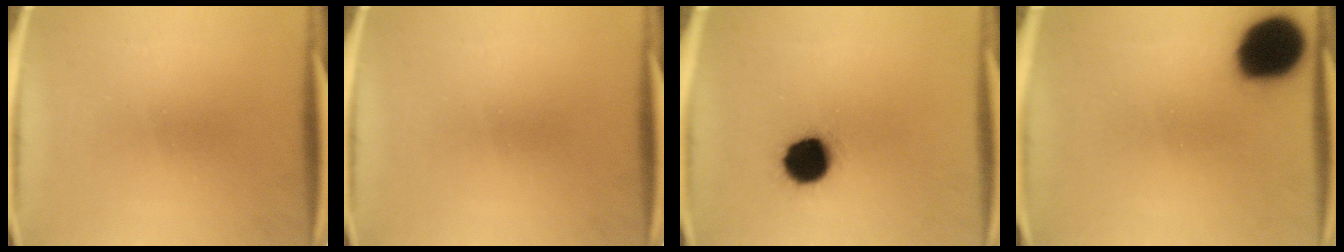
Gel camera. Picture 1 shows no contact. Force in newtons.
{"total": 0.0}
{"total": 12.3}
{"total": 19.1}